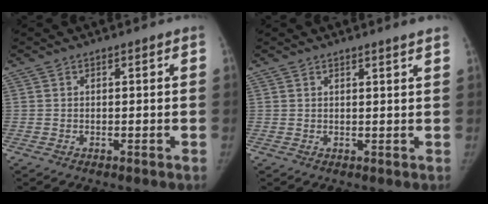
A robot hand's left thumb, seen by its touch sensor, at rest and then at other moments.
{"total": 2.2, "force": [1.9, -0.3, 1.1], "torque": [-0.009, -0.006, 0.019]}